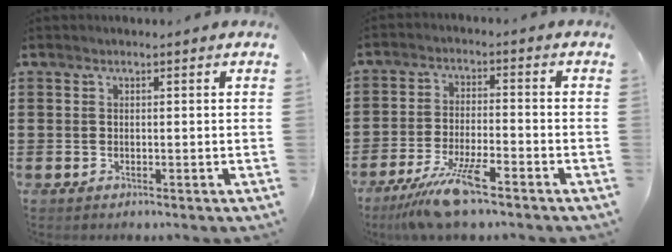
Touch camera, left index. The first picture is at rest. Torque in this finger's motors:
{"motor_torque": [0.50, 0.45, 0.39, 0.11]}